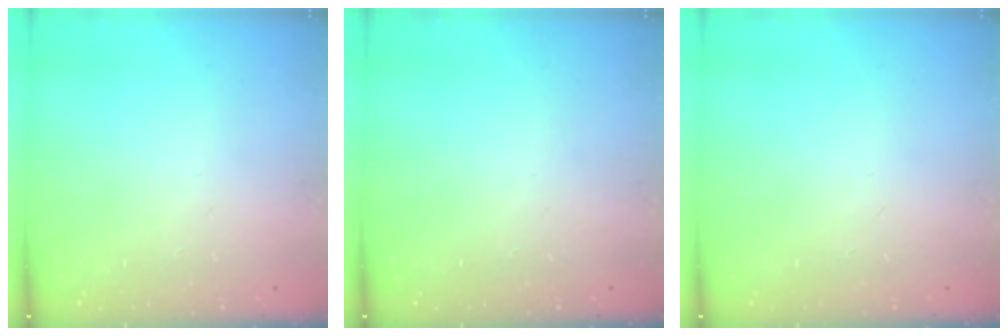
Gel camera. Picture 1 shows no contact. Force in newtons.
{"total": 0.0}
{"total": 0.0}